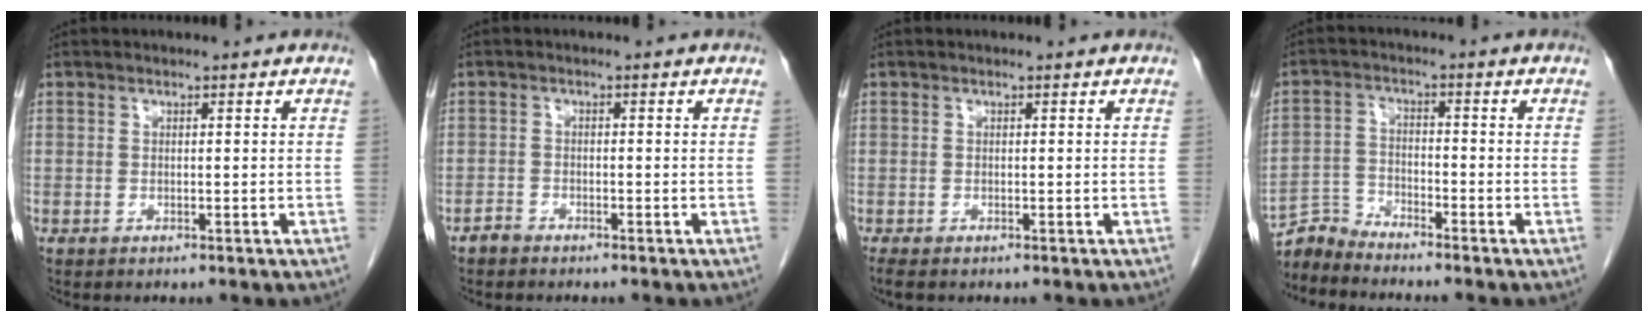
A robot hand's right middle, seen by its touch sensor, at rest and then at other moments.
{"total": 1.0, "force": [-1.0, 0.3, 0.1], "torque": [-0.004, 0.002, -0.020]}
{"total": 1.5, "force": [-1.2, 0.3, 0.8], "torque": [-0.012, -0.004, -0.015]}
{"total": 4.1, "force": [-4.0, -0.6, -0.9], "torque": [0.015, -0.009, -0.078]}